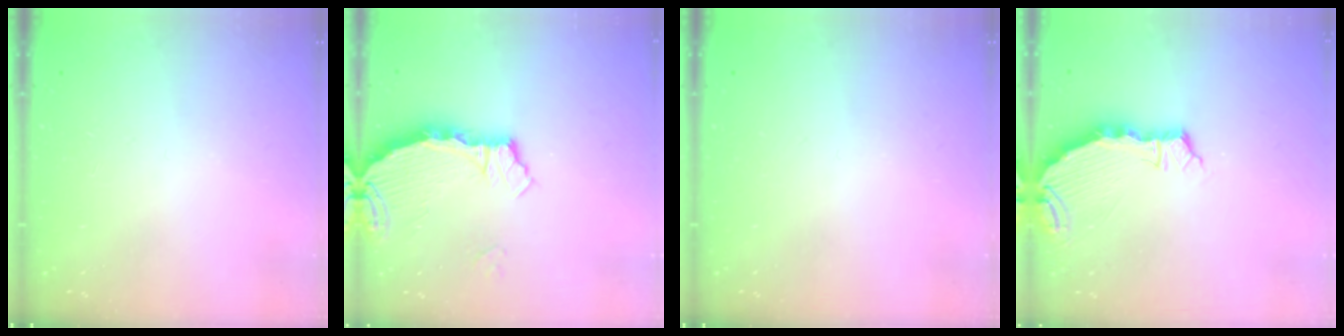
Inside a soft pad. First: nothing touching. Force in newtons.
{"total": 3.4, "press": 3.3, "slide": 0.4}
{"total": 0.0}
{"total": 6.4, "press": 5.7, "slide": 2.9}